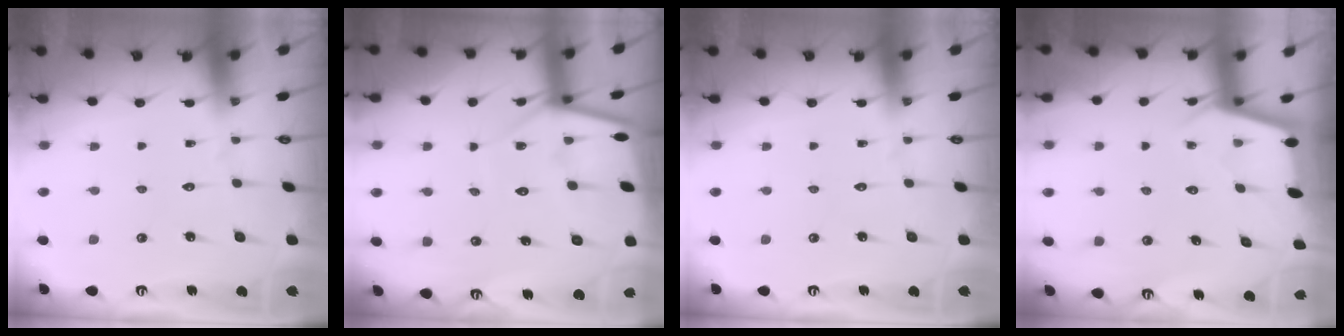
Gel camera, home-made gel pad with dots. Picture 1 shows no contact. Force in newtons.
{"total": 6.5, "press": 6.4, "slide": 0.6}
{"total": 0.0}
{"total": 2.3, "press": 2.3, "slide": 0.2}